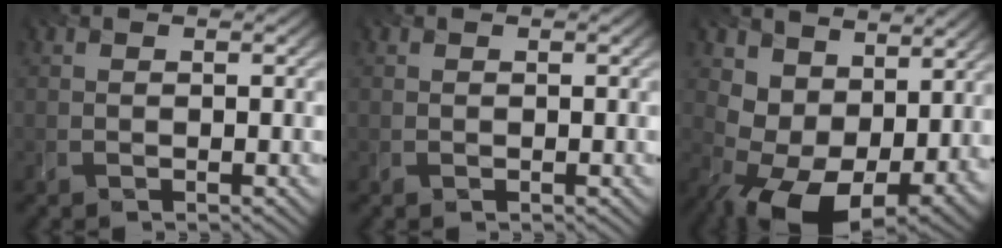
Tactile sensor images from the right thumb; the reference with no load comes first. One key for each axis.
{"total": 0.0}
{"total": 9.5, "fx": 3.4, "fy": 6.4, "fz": 6.0, "tx": -0.110, "ty": -0.022, "tz": 0.070}